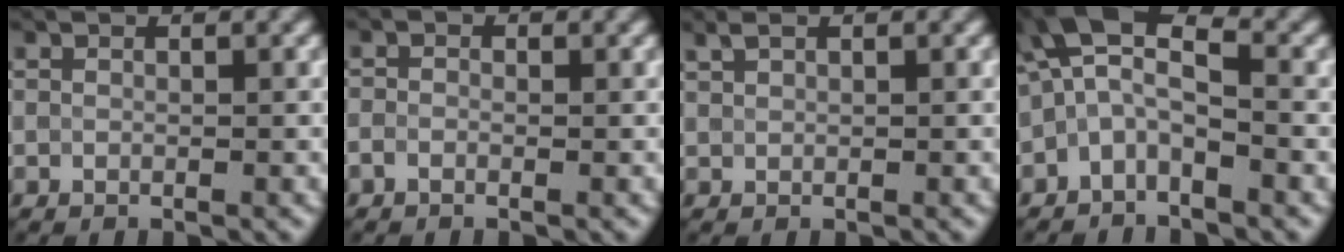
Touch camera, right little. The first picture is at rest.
{"total": 0.9, "force": [-0.5, 0.5, 0.6], "torque": [-0.014, 0.002, -0.014]}
{"total": 1.1, "force": [0.8, 0.4, 0.6], "torque": [-0.017, 0.002, 0.022]}
{"total": 4.5, "force": [-0.8, 2.3, 3.8], "torque": [-0.067, 0.019, -0.026]}